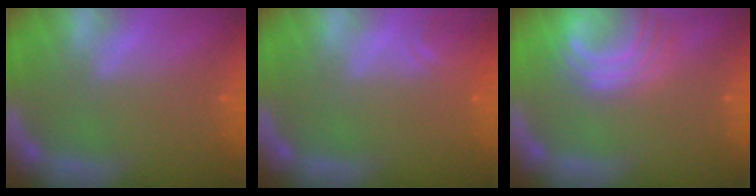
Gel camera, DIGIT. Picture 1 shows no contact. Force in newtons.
{"total": 2.4}
{"total": 6.5}